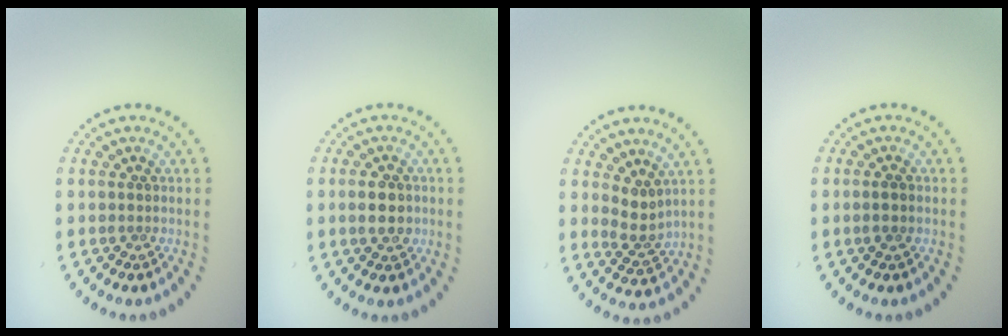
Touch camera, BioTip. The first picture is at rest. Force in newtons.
{"total": 2.8, "press": 2.8, "slide": 0.1}
{"total": 2.2, "press": 1.6, "slide": 1.5}
{"total": 1.3, "press": 1.2, "slide": 0.4}